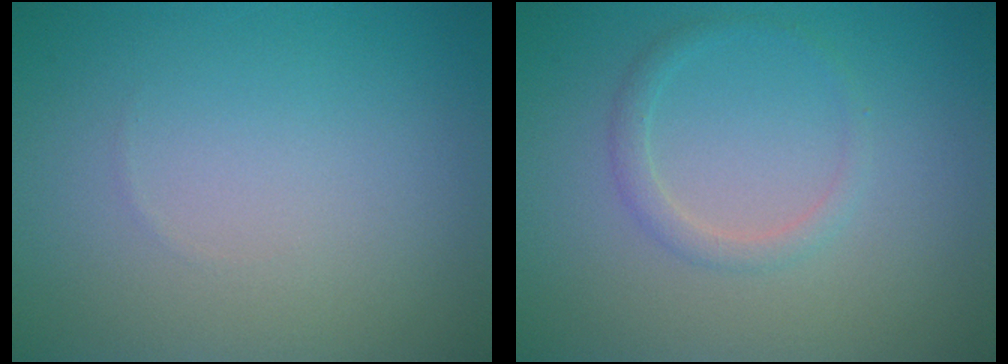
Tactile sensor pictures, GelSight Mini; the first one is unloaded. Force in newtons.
{"total": 1.5, "press": 1.5, "slide": 0.2}